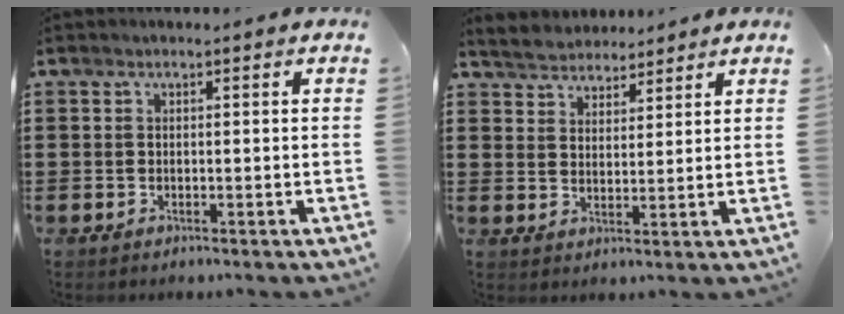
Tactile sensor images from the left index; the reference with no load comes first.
{"total": 3.8, "force": [3.6, 1.1, -0.2], "torque": [-0.014, -0.008, 0.065]}